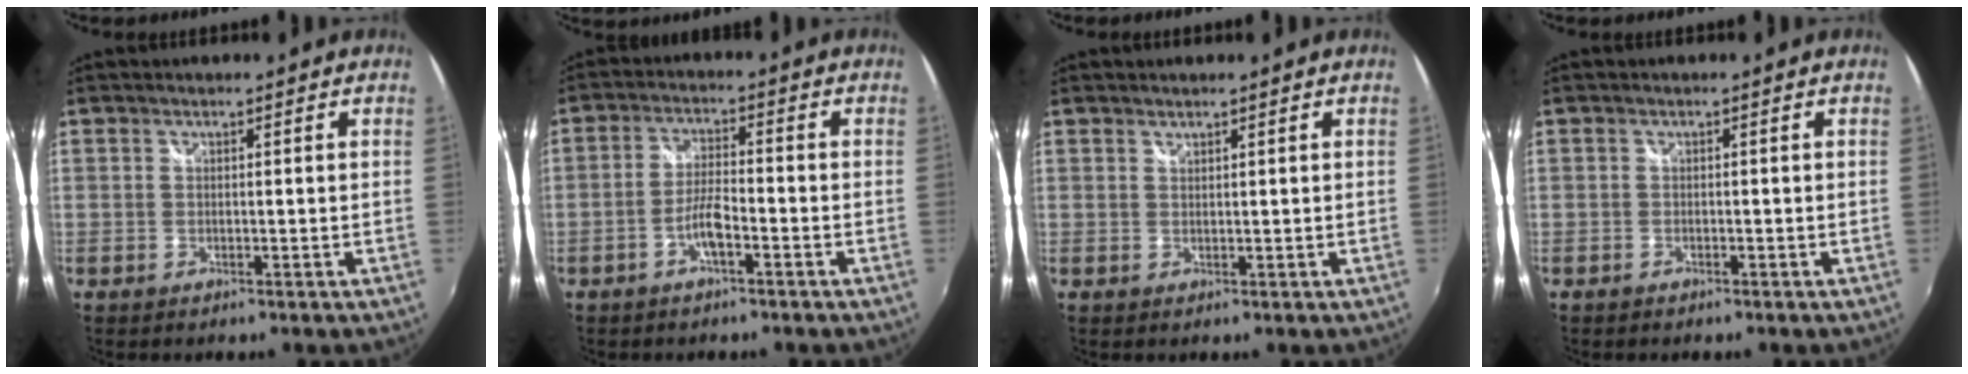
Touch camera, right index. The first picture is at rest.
{"total": 6.9, "force": [-3.3, 1.7, 5.8], "torque": [-0.121, 0.004, -0.059]}
{"total": 0.6, "force": [0.6, 0.2, 0.1], "torque": [0.000, 0.000, 0.011]}
{"total": 0.9, "force": [-0.8, 0.5, 0.1], "torque": [-0.007, -0.002, -0.015]}